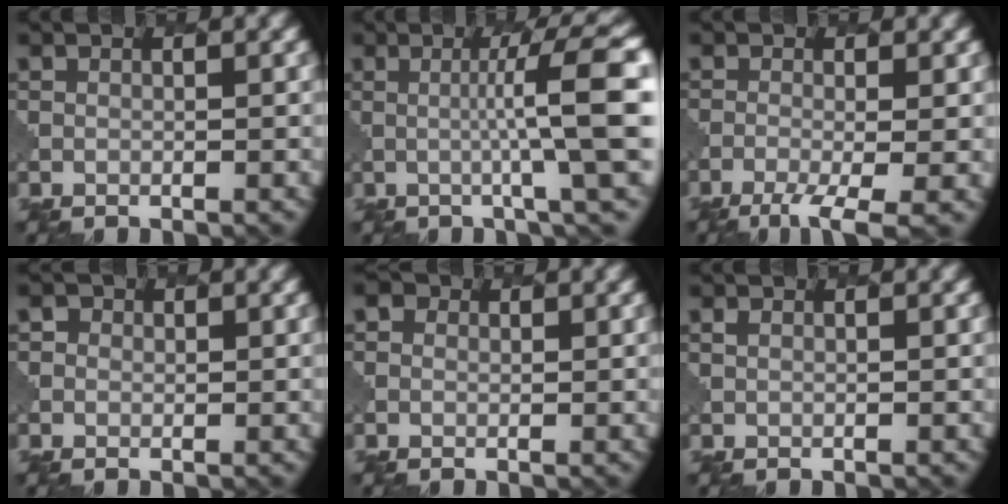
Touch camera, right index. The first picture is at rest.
{"total": 9.1, "force": [0.7, 1.2, 9.0], "torque": [-0.115, 0.008, 0.017]}
{"total": 4.3, "force": [-2.1, 1.2, 3.6], "torque": [-0.063, -0.005, -0.037]}
{"total": 1.2, "force": [0.2, 1.2, 0.1], "torque": [0.008, 0.005, 0.001]}
{"total": 1.6, "force": [0.6, 1.4, 0.6], "torque": [-0.003, 0.006, 0.003]}
{"total": 0.6, "force": [0.5, 0.2, 0.2], "torque": [-0.009, -0.002, 0.012]}